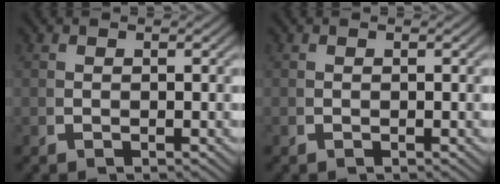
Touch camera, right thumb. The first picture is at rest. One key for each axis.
{"total": 0.0}